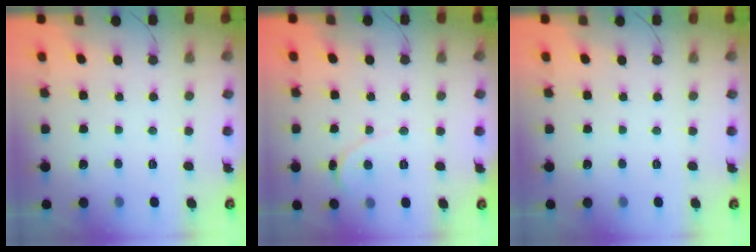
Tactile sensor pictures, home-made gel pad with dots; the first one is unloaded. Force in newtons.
{"total": 0.6, "press": 0.6, "slide": 0.1}
{"total": 0.0}